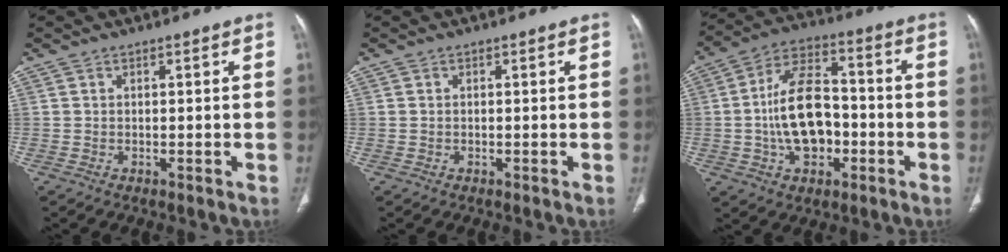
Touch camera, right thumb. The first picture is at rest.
{"total": 0.0}
{"total": 15.5, "force": [-2.5, 9.4, 12.0], "torque": [-0.198, 0.035, -0.044]}